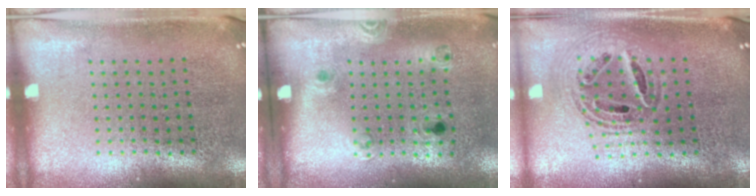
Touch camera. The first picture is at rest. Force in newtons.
{"total": 1.3, "press": 0.7, "slide": 1.1}
{"total": 0.9, "press": 0.9, "slide": 0.2}